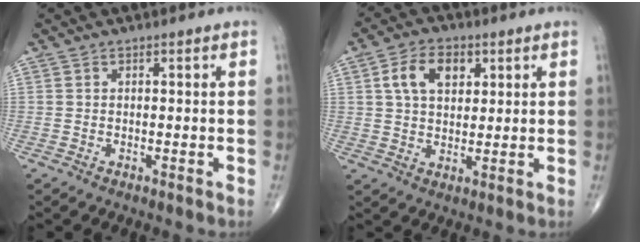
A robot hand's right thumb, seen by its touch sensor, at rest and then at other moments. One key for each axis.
{"total": 8.4, "fx": 2.9, "fy": 5.4, "fz": 5.7, "tx": -0.084, "ty": -0.001, "tz": 0.049}